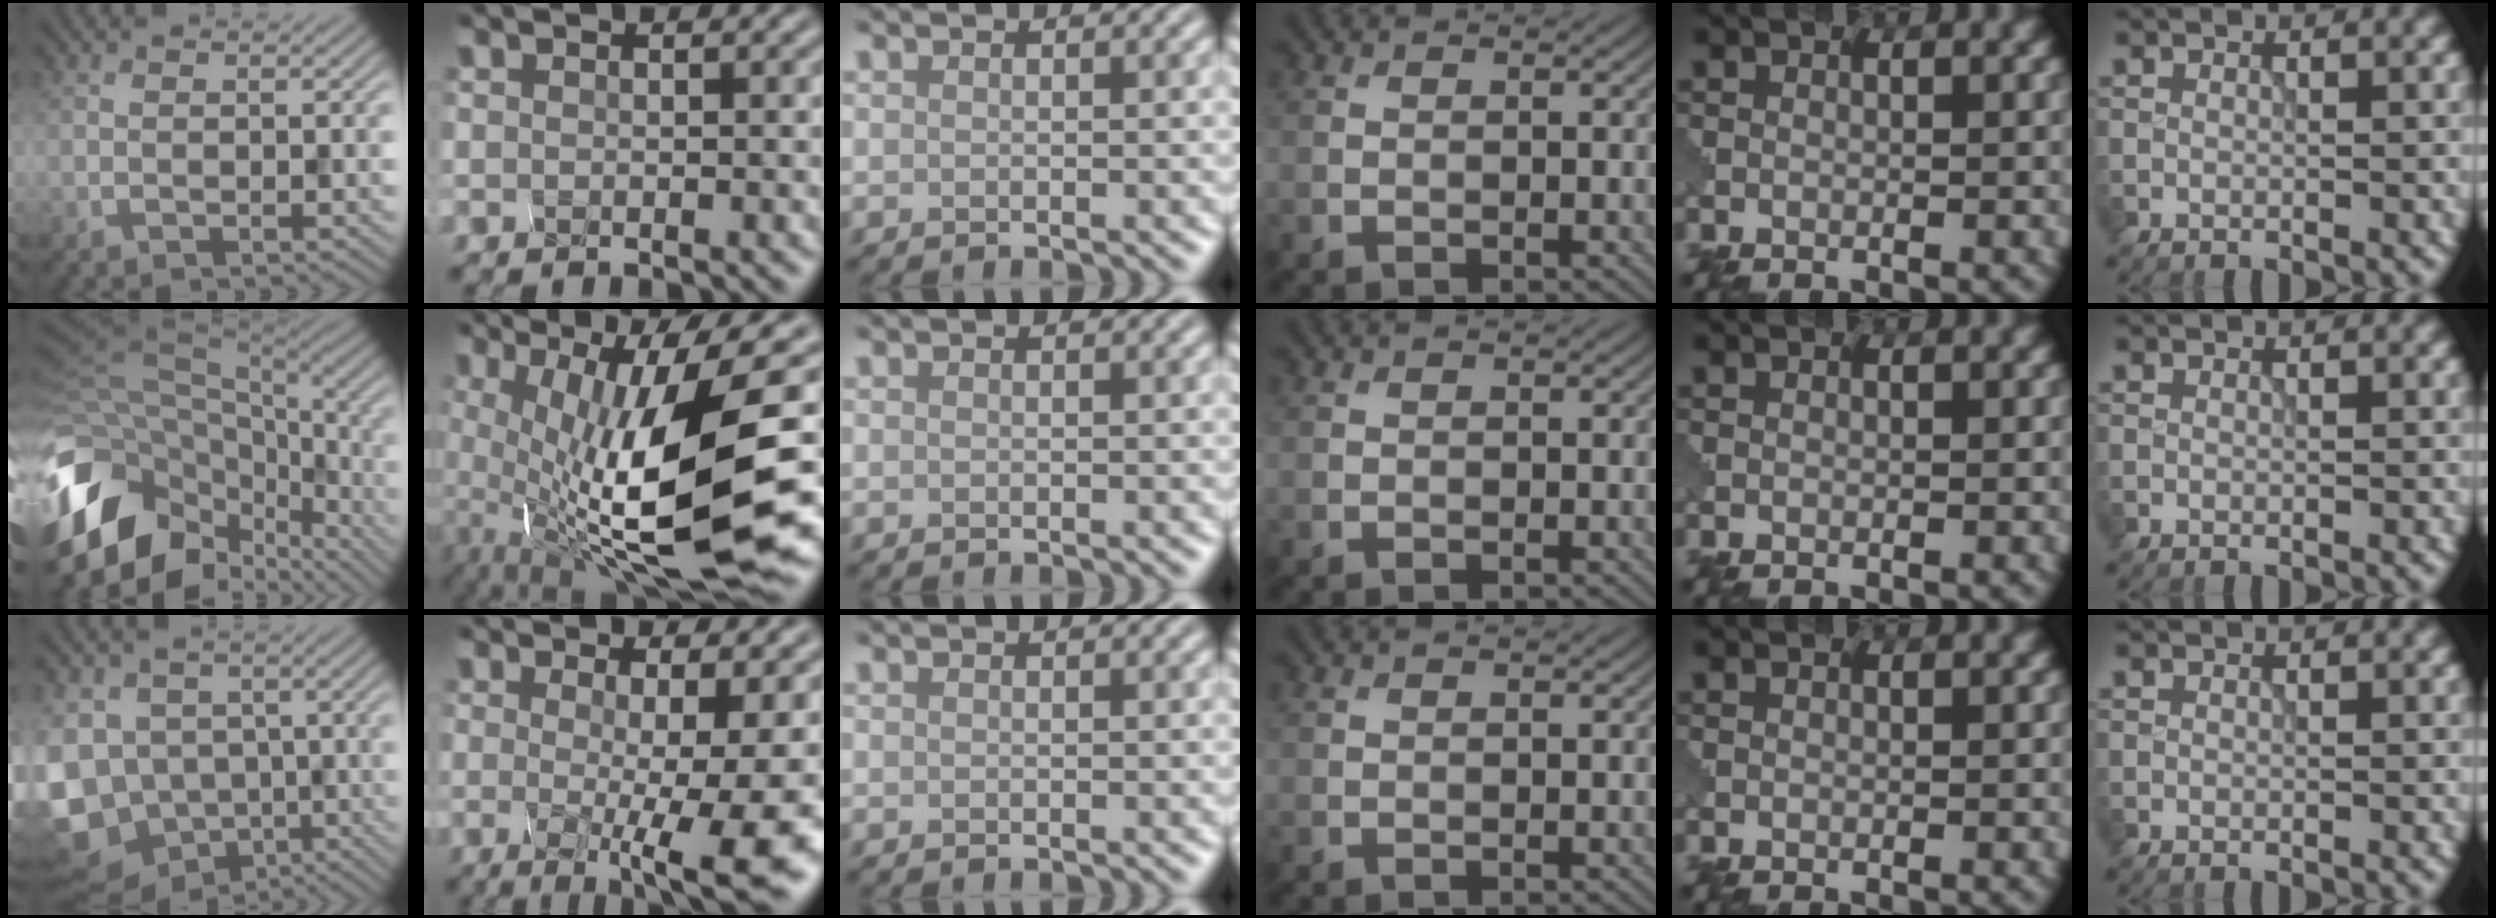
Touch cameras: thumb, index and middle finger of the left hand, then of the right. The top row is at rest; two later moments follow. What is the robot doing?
{"motion": "squeeze", "object": "hand grip exerciser"}